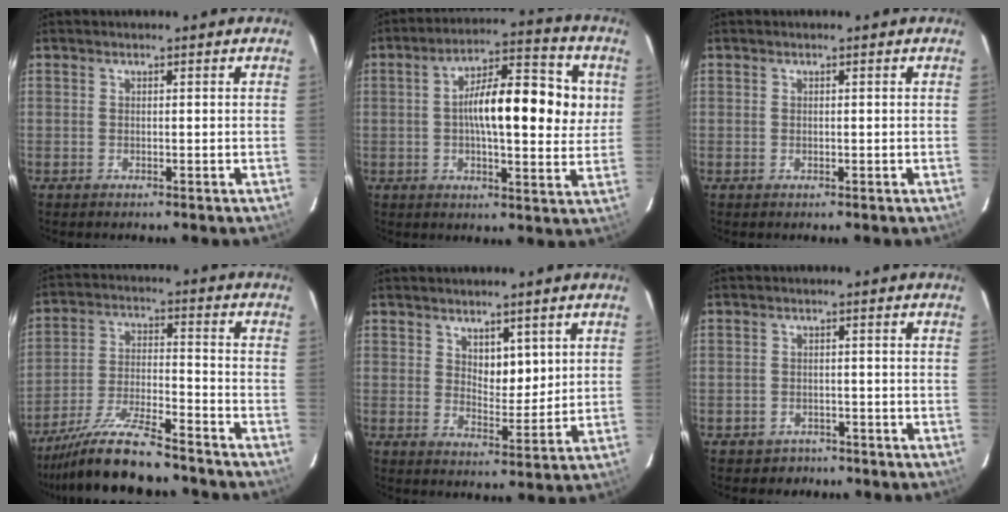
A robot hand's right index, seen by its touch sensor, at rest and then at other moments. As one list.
[{"total": 15.7, "force": [2.5, 5.4, 14.6], "torque": [-0.235, 0.023, 0.028]}, {"total": 0.0}, {"total": 15.7, "force": [-13.8, 2.1, 7.2], "torque": [-0.151, -0.023, -0.233]}, {"total": 5.3, "force": [2.9, 3.0, 3.3], "torque": [-0.043, -0.007, 0.051]}, {"total": 4.0, "force": [-2.7, 2.9, 0.2], "torque": [-0.014, 0.012, -0.036]}]